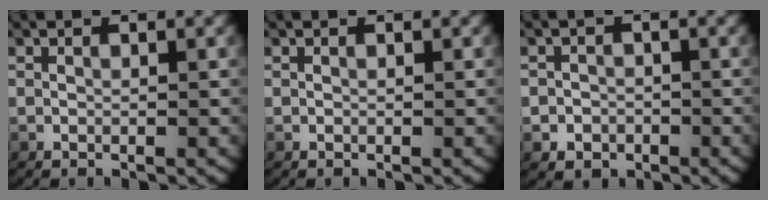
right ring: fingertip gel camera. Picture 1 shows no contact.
{"total": 0.0}
{"total": 2.6, "force": [-1.4, 2.1, 0.3], "torque": [0.003, -0.010, -0.021]}